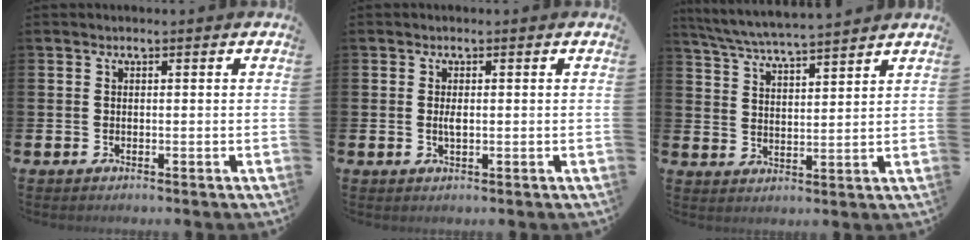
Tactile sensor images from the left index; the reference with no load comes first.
{"total": 1.4, "force": [0.1, 0.5, 1.3], "torque": [-0.022, 0.002, -0.001]}
{"total": 5.8, "force": [5.6, -0.2, 1.2], "torque": [-0.046, -0.035, 0.098]}